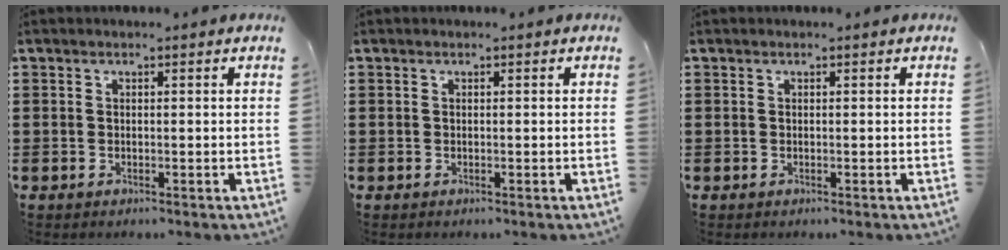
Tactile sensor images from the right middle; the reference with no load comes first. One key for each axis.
{"total": 0.0}
{"total": 0.0}